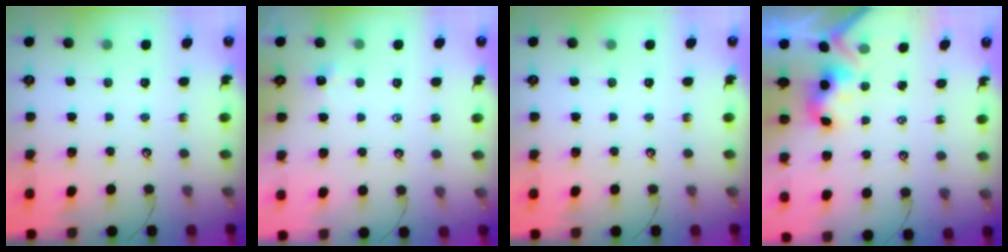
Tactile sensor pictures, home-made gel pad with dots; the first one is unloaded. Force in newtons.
{"total": 0.5, "press": 0.4, "slide": 0.3}
{"total": 0.0}
{"total": 3.7, "press": 3.7, "slide": 0.2}